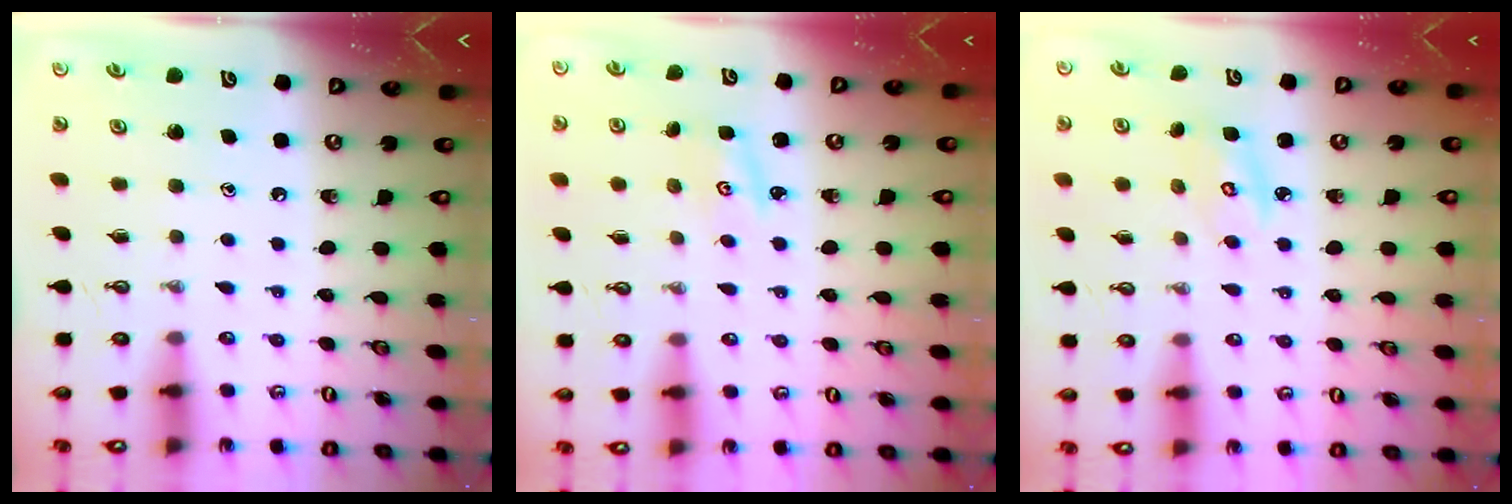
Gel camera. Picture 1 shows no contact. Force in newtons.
{"total": 2.3, "press": 2.3, "slide": 0.3}
{"total": 3.8, "press": 3.8, "slide": 0.3}